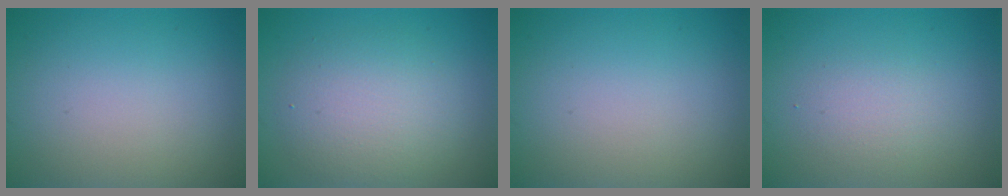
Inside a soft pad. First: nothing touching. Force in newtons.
{"total": 4.6, "press": 4.5, "slide": 0.1}
{"total": 0.0}
{"total": 1.9, "press": 1.9, "slide": 0.1}